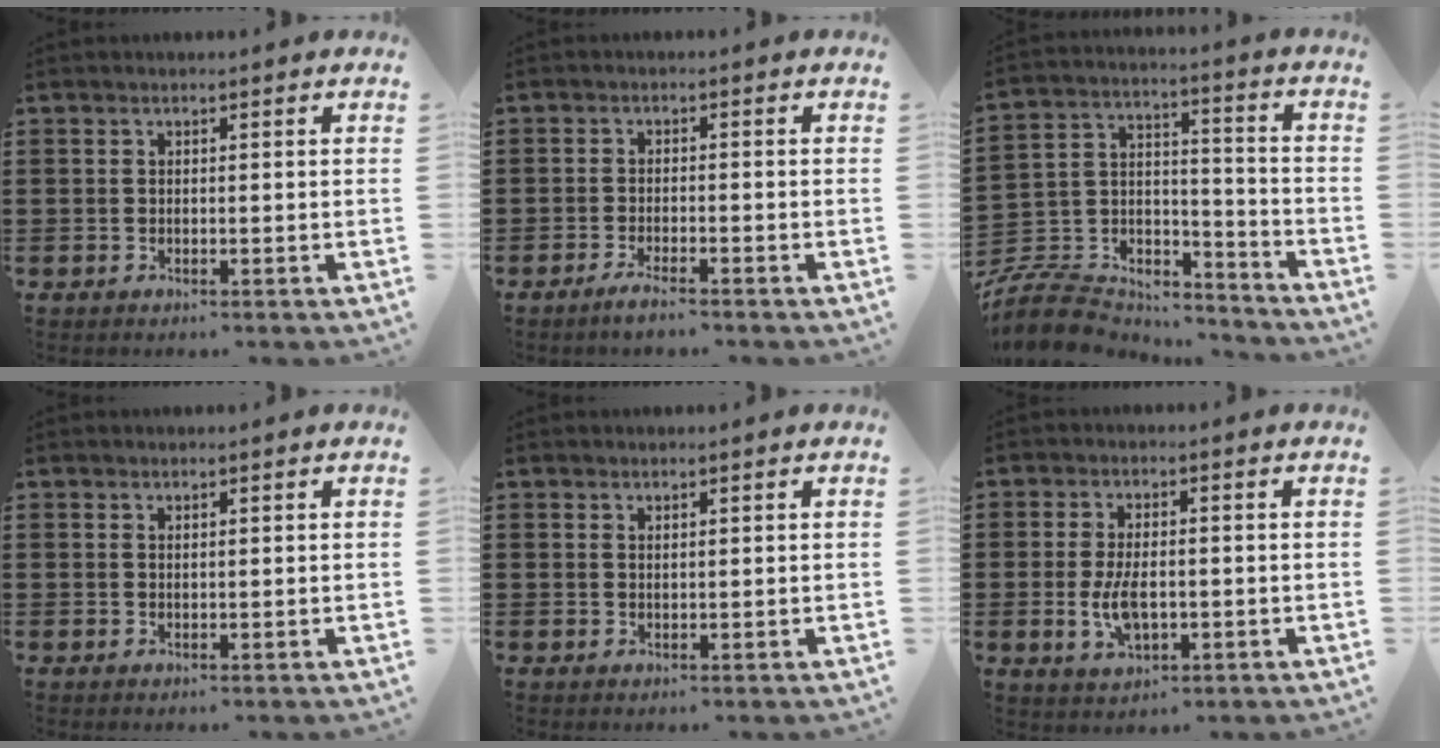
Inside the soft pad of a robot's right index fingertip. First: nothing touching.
{"total": 2.1, "force": [-1.8, 0.1, 1.2], "torque": [-0.020, 0.003, -0.033]}
{"total": 9.7, "force": [-8.8, 3.4, 2.2], "torque": [-0.061, 0.012, -0.175]}
{"total": 0.5, "force": [0.4, 0.2, 0.2], "torque": [-0.004, 0.001, 0.009]}
{"total": 0.8, "force": [0.7, 0.3, 0.2], "torque": [-0.004, 0.002, 0.013]}
{"total": 5.2, "force": [-0.8, 2.6, 4.4], "torque": [-0.096, -0.002, -0.016]}